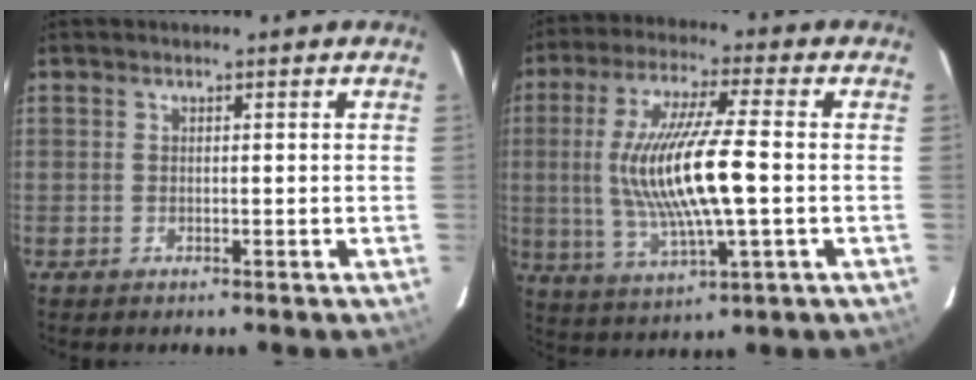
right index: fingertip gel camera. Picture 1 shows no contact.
{"total": 16.0, "force": [-0.5, 2.7, 15.8], "torque": [-0.301, -0.009, -0.002]}